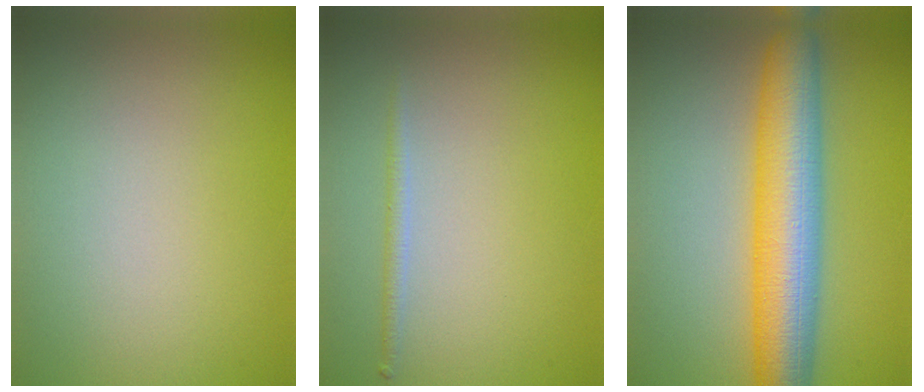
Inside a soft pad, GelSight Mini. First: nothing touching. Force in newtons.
{"total": 1.1, "press": 1.1, "slide": 0.0}
{"total": 9.1, "press": 9.1, "slide": 0.2}